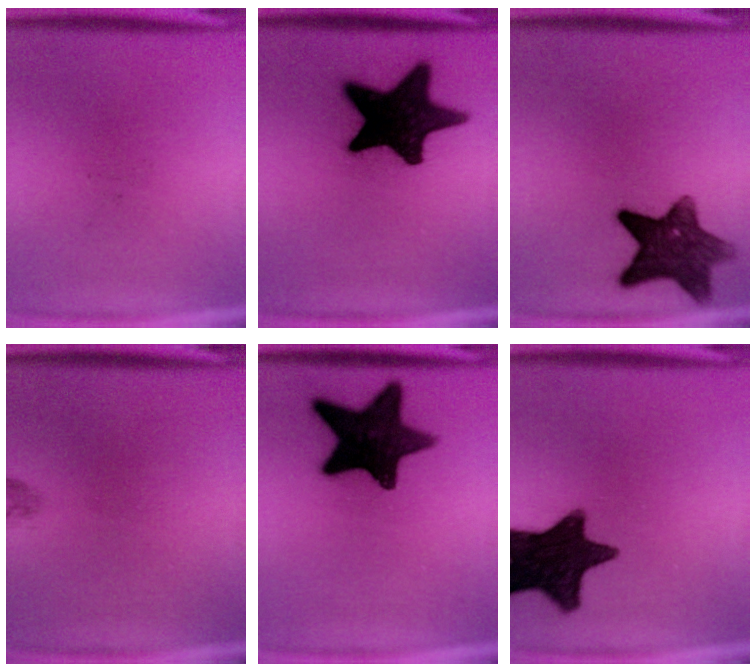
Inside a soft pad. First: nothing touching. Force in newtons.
{"total": 19.4}
{"total": 10.7}
{"total": 0.8}
{"total": 16.0}
{"total": 16.3}